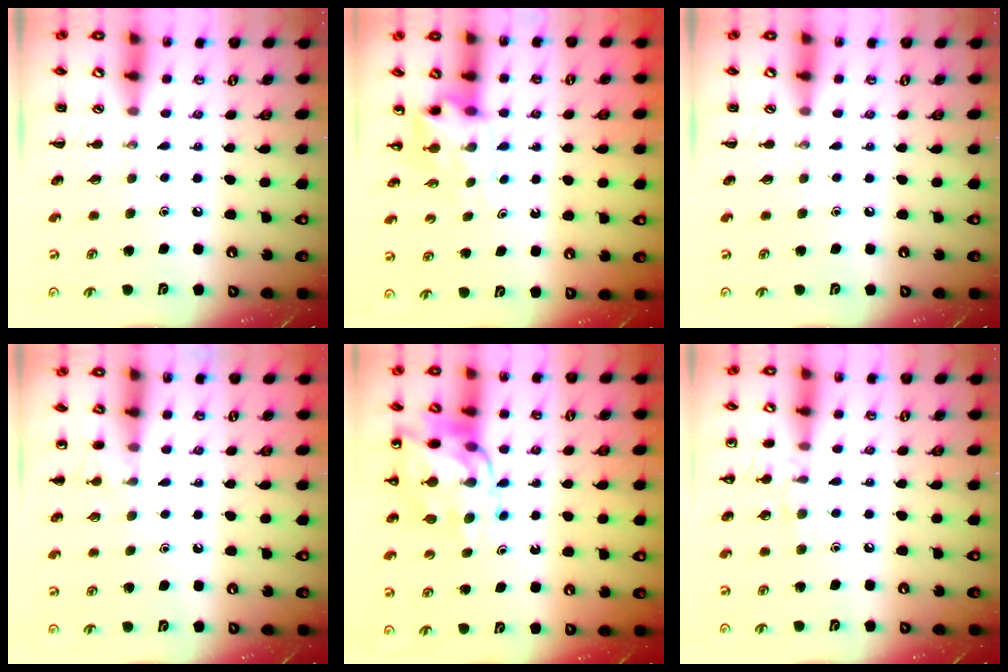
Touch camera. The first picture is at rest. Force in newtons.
{"total": 5.6, "press": 5.6, "slide": 0.4}
{"total": 0.0}
{"total": 3.2, "press": 3.1, "slide": 1.0}
{"total": 13.1, "press": 12.6, "slide": 3.5}
{"total": 7.2, "press": 6.9, "slide": 2.0}